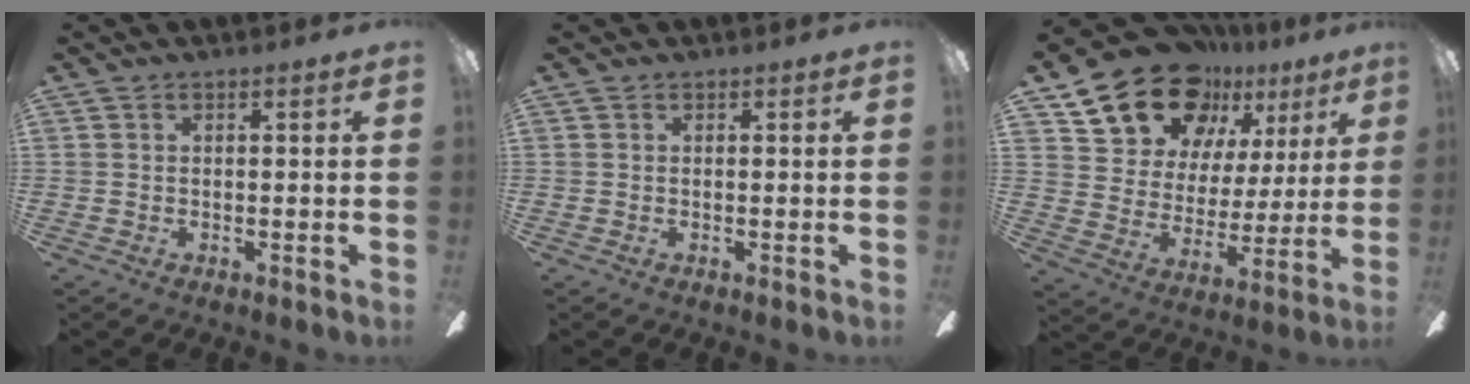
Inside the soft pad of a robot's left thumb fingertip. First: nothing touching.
{"total": 0.0}
{"total": 18.8, "force": [12.9, 11.6, 7.2], "torque": [-0.136, -0.077, 0.238]}